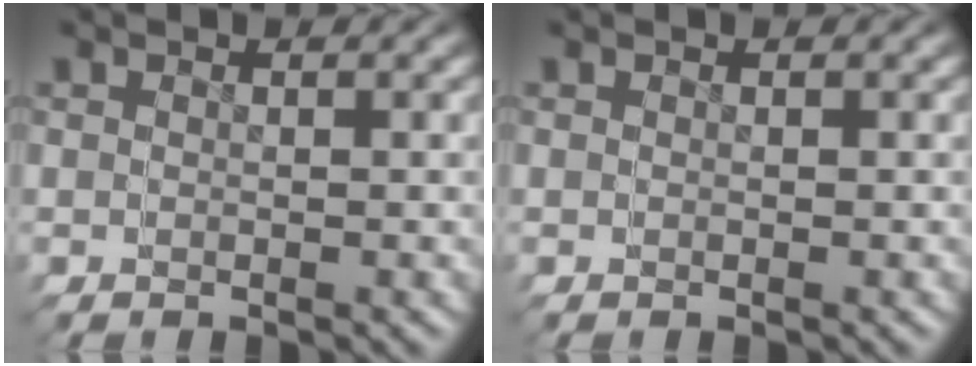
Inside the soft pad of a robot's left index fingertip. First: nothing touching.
{"total": 0.0}